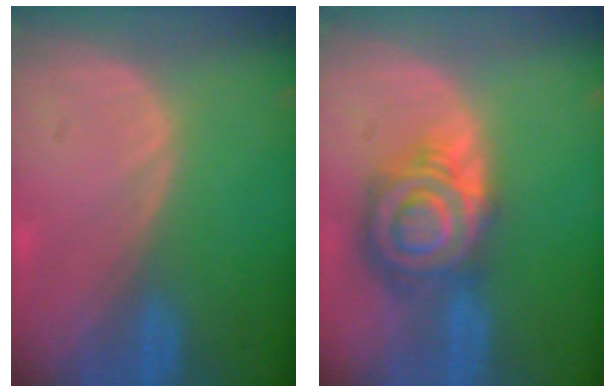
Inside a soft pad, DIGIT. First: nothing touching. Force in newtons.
{"total": 8.6, "press": 8.6, "slide": 0.6}